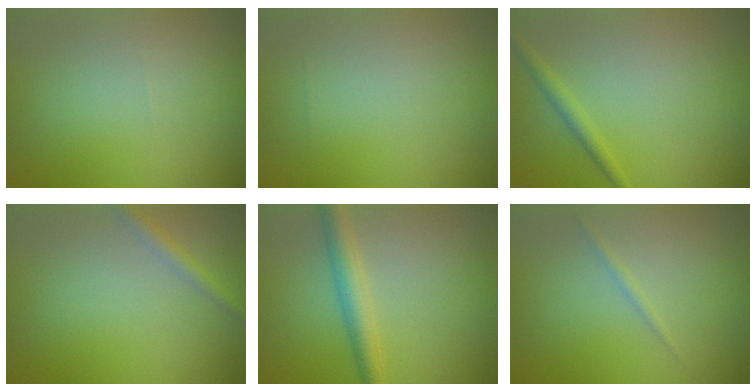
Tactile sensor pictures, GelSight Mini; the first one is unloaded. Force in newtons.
{"total": 0.0}
{"total": 1.4, "press": 1.4, "slide": 0.1}
{"total": 1.6, "press": 1.6, "slide": 0.1}
{"total": 3.5, "press": 3.5, "slide": 0.0}
{"total": 0.7, "press": 0.7, "slide": 0.1}